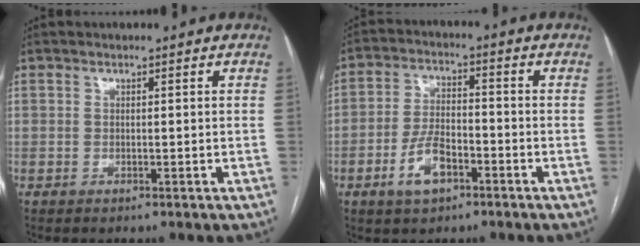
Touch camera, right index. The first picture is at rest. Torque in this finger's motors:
{"motor_torque": [-0.11, -0.07, -0.25, -0.12]}